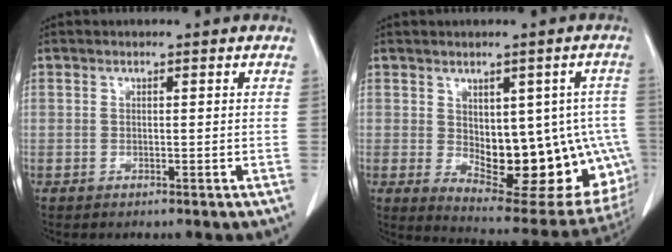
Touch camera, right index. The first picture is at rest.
{"total": 19.0, "force": [-2.4, 9.0, 16.6], "torque": [-0.154, 0.010, 0.001]}